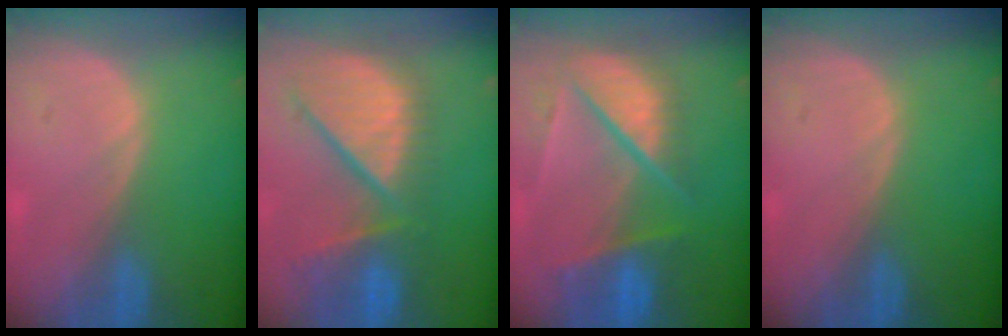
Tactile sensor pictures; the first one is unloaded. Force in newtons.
{"total": 11.9, "press": 10.3, "slide": 5.9}
{"total": 10.1, "press": 8.6, "slide": 5.3}
{"total": 0.0}